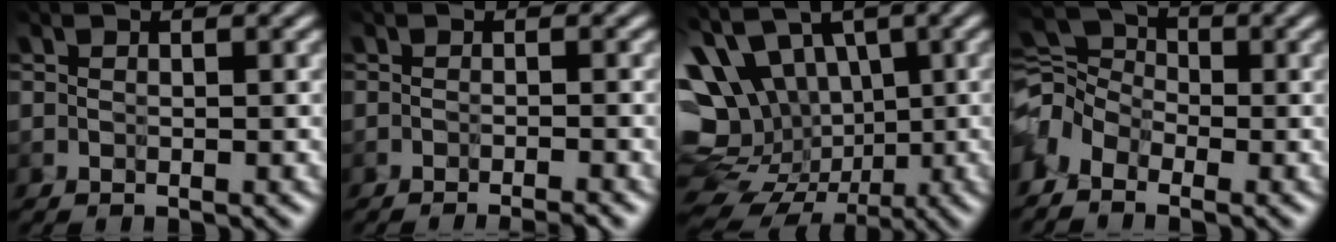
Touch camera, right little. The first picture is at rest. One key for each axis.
{"total": 2.4, "fx": -2.2, "fy": -0.2, "fz": 0.8, "tx": -0.002, "ty": -0.006, "tz": -0.033}
{"total": 12.7, "fx": -0.7, "fy": 9.7, "fz": 8.2, "tx": -0.154, "ty": 0.008, "tz": -0.009}
{"total": 3.6, "fx": -3.3, "fy": 1.2, "fz": 0.9, "tx": -0.033, "ty": 0.011, "tz": -0.084}